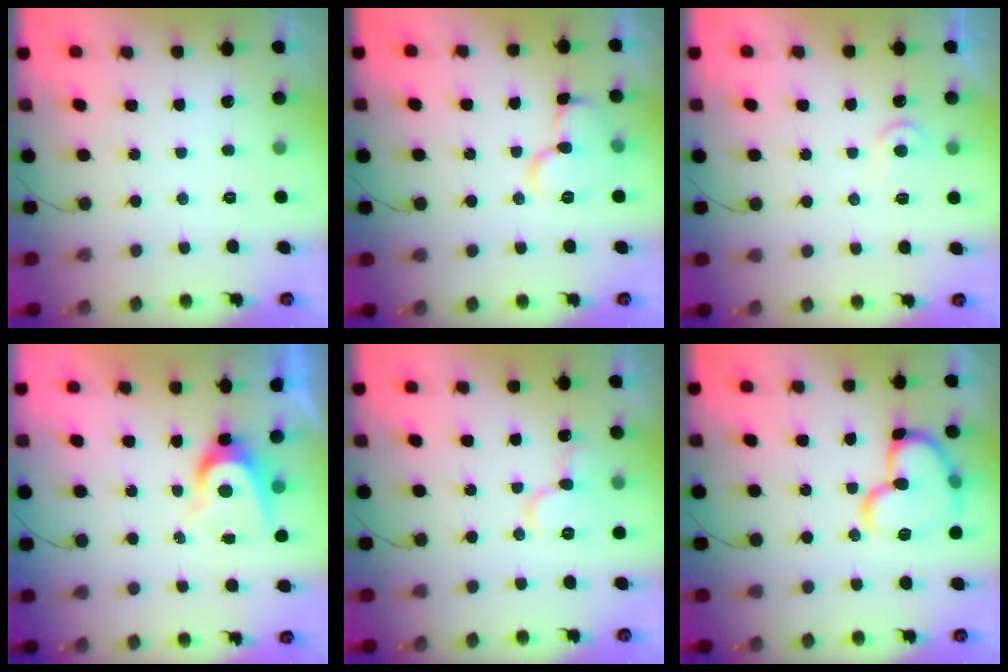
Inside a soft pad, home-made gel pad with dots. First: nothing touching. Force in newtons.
{"total": 10.6, "press": 10.6, "slide": 0.8}
{"total": 4.7, "press": 4.6, "slide": 0.4}
{"total": 6.8, "press": 6.8, "slide": 0.4}
{"total": 10.2, "press": 10.1, "slide": 1.3}
{"total": 15.3, "press": 15.2, "slide": 1.2}